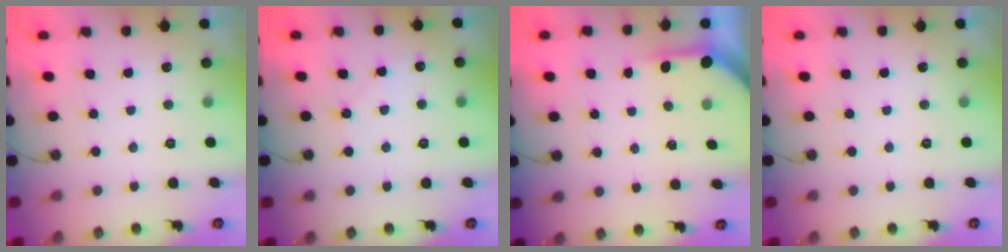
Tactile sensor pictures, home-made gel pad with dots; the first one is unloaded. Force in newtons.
{"total": 5.2, "press": 5.1, "slide": 0.9}
{"total": 3.9, "press": 3.9, "slide": 0.3}
{"total": 0.0}